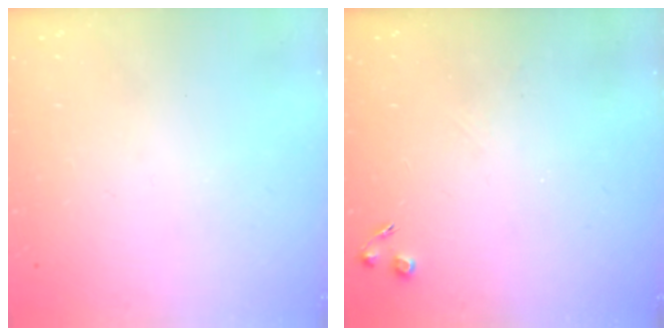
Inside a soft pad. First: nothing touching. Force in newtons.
{"total": 5.6, "press": 5.5, "slide": 0.8}